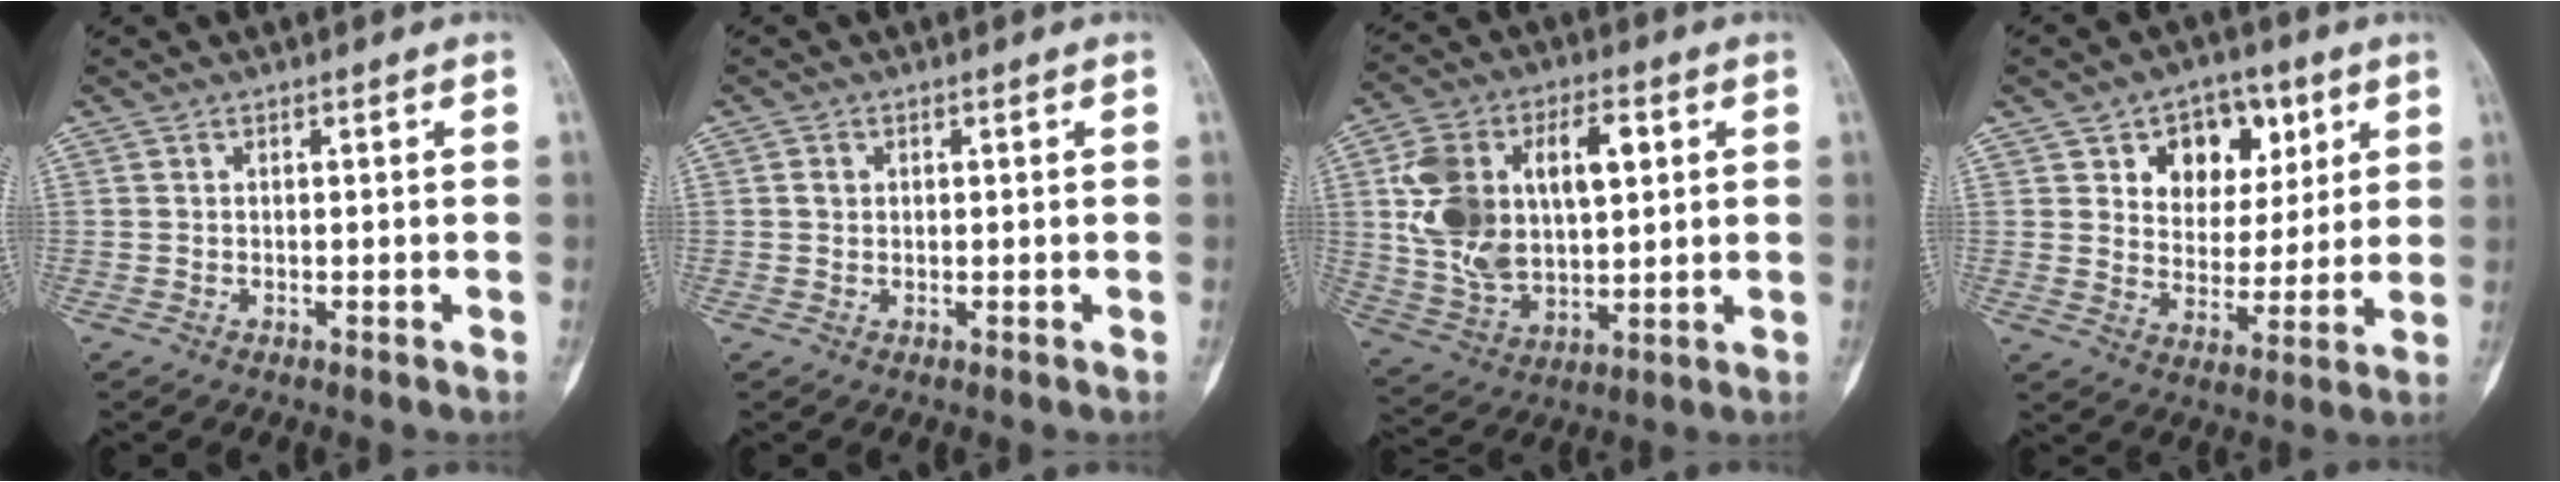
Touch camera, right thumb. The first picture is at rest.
{"total": 1.0, "force": [0.2, 0.9, 0.5], "torque": [-0.007, 0.002, 0.003]}
{"total": 19.7, "force": [4.2, 11.6, 15.3], "torque": [-0.261, 0.005, 0.085]}
{"total": 12.1, "force": [5.3, 8.7, 6.7], "torque": [-0.051, -0.020, 0.084]}